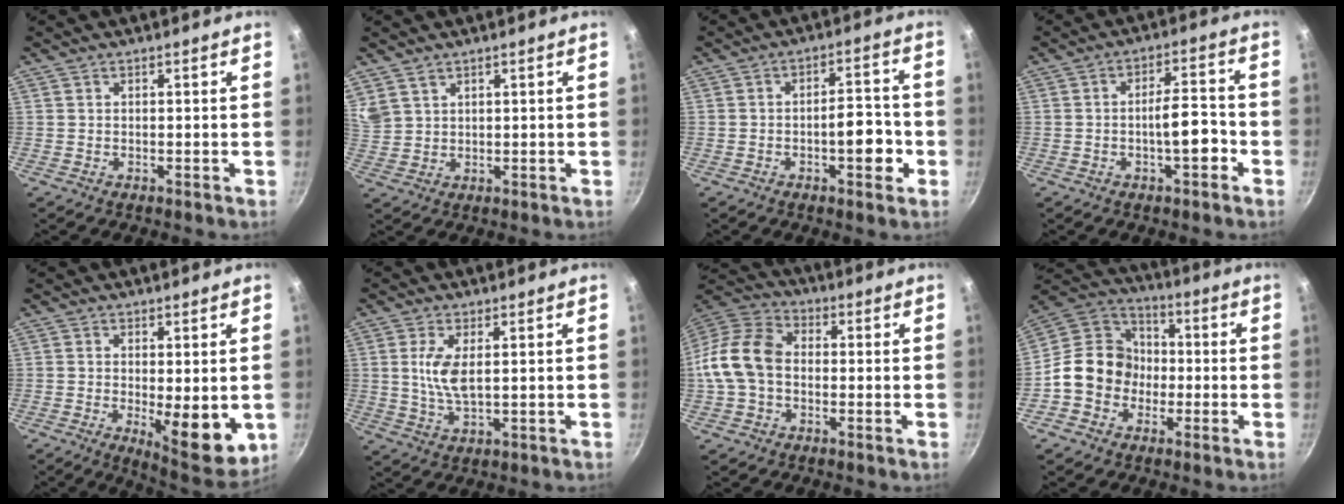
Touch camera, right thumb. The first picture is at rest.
{"total": 5.7, "force": [4.1, 3.2, 2.3], "torque": [-0.035, -0.002, 0.092]}
{"total": 7.9, "force": [-2.5, 3.3, 6.7], "torque": [-0.065, 0.027, -0.036]}
{"total": 7.2, "force": [-2.5, 2.4, 6.3], "torque": [-0.077, 0.033, -0.041]}
{"total": 10.4, "force": [-1.2, 3.7, 9.6], "torque": [-0.112, -0.017, -0.005]}
{"total": 6.0, "force": [1.2, 2.3, 5.4], "torque": [-0.109, -0.006, 0.026]}
{"total": 12.9, "force": [-0.9, 9.4, 8.7], "torque": [-0.146, 0.034, -0.036]}
{"total": 13.9, "force": [-2.9, 12.0, 6.4], "torque": [-0.066, 0.046, -0.070]}